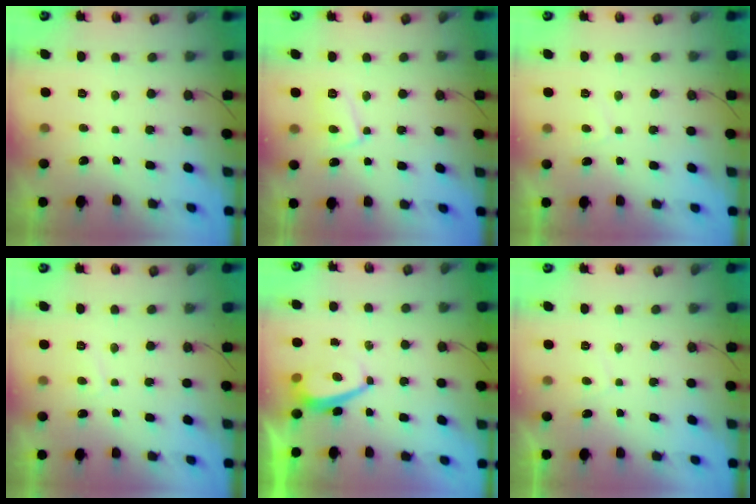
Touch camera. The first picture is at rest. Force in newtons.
{"total": 7.6, "press": 7.6, "slide": 0.6}
{"total": 2.8, "press": 2.7, "slide": 0.6}
{"total": 1.2, "press": 1.1, "slide": 0.5}
{"total": 3.0, "press": 2.9, "slide": 0.6}
{"total": 1.1, "press": 0.9, "slide": 0.6}